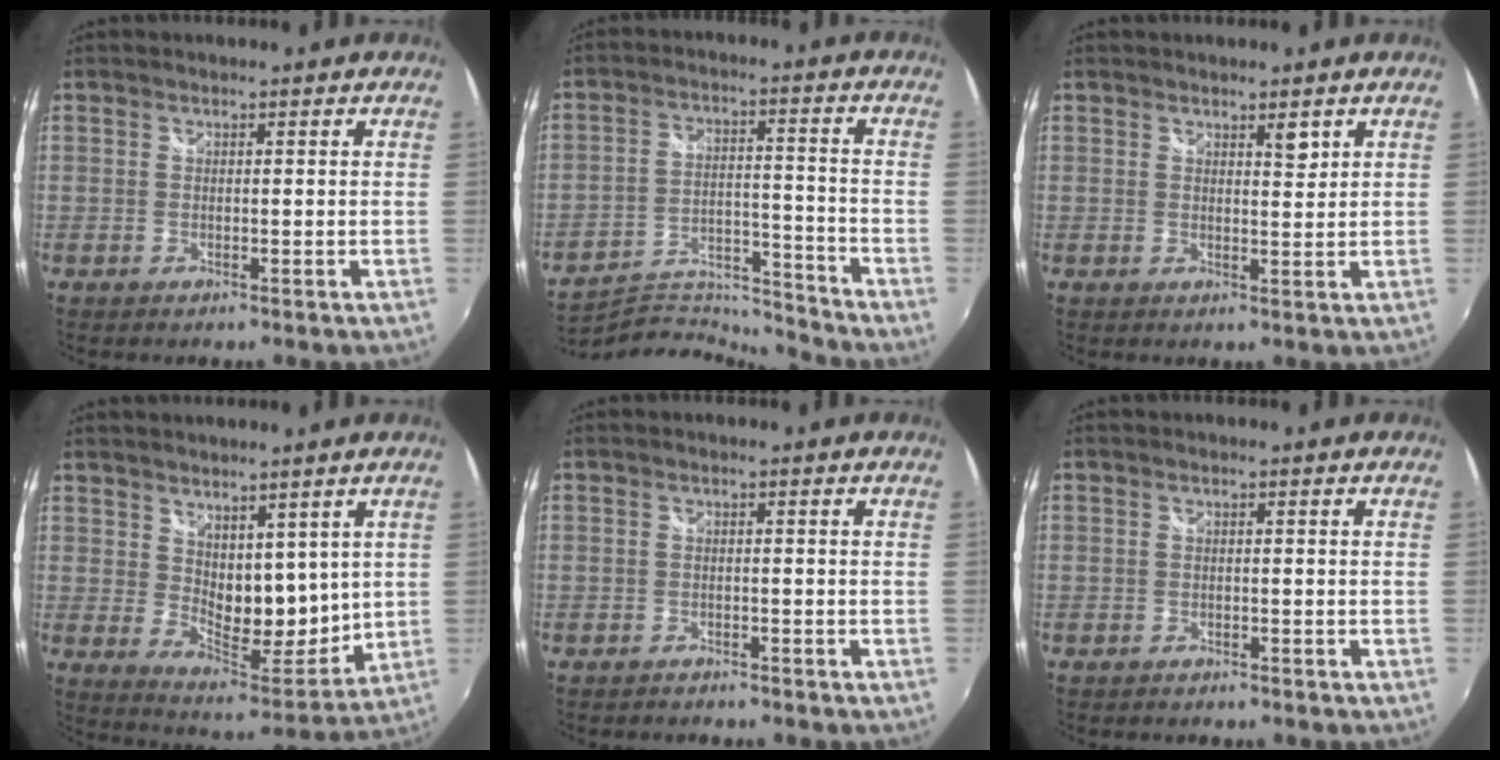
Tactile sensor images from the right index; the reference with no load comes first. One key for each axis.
{"total": 12.8, "fx": -12.8, "fy": -0.9, "fz": -0.2, "tx": -0.014, "ty": 0.019, "tz": -0.224}
{"total": 2.1, "fx": 1.4, "fy": 0.7, "fz": 1.4, "tx": -0.016, "ty": 0.003, "tz": 0.023}
{"total": 10.4, "fx": 4.2, "fy": 6.3, "fz": 7.1, "tx": -0.097, "ty": -0.018, "tz": 0.086}
{"total": 3.3, "fx": -3.1, "fy": 0.9, "fz": 0.8, "tx": -0.028, "ty": -0.003, "tz": -0.047}
{"total": 2.3, "fx": -2.1, "fy": 0.7, "fz": 0.5, "tx": -0.021, "ty": -0.003, "tz": -0.033}